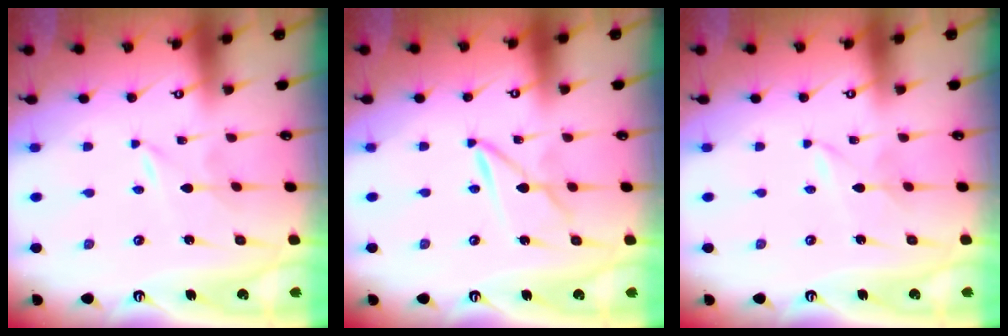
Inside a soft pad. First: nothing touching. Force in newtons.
{"total": 3.3, "press": 3.3, "slide": 0.3}
{"total": 1.3, "press": 1.3, "slide": 0.1}